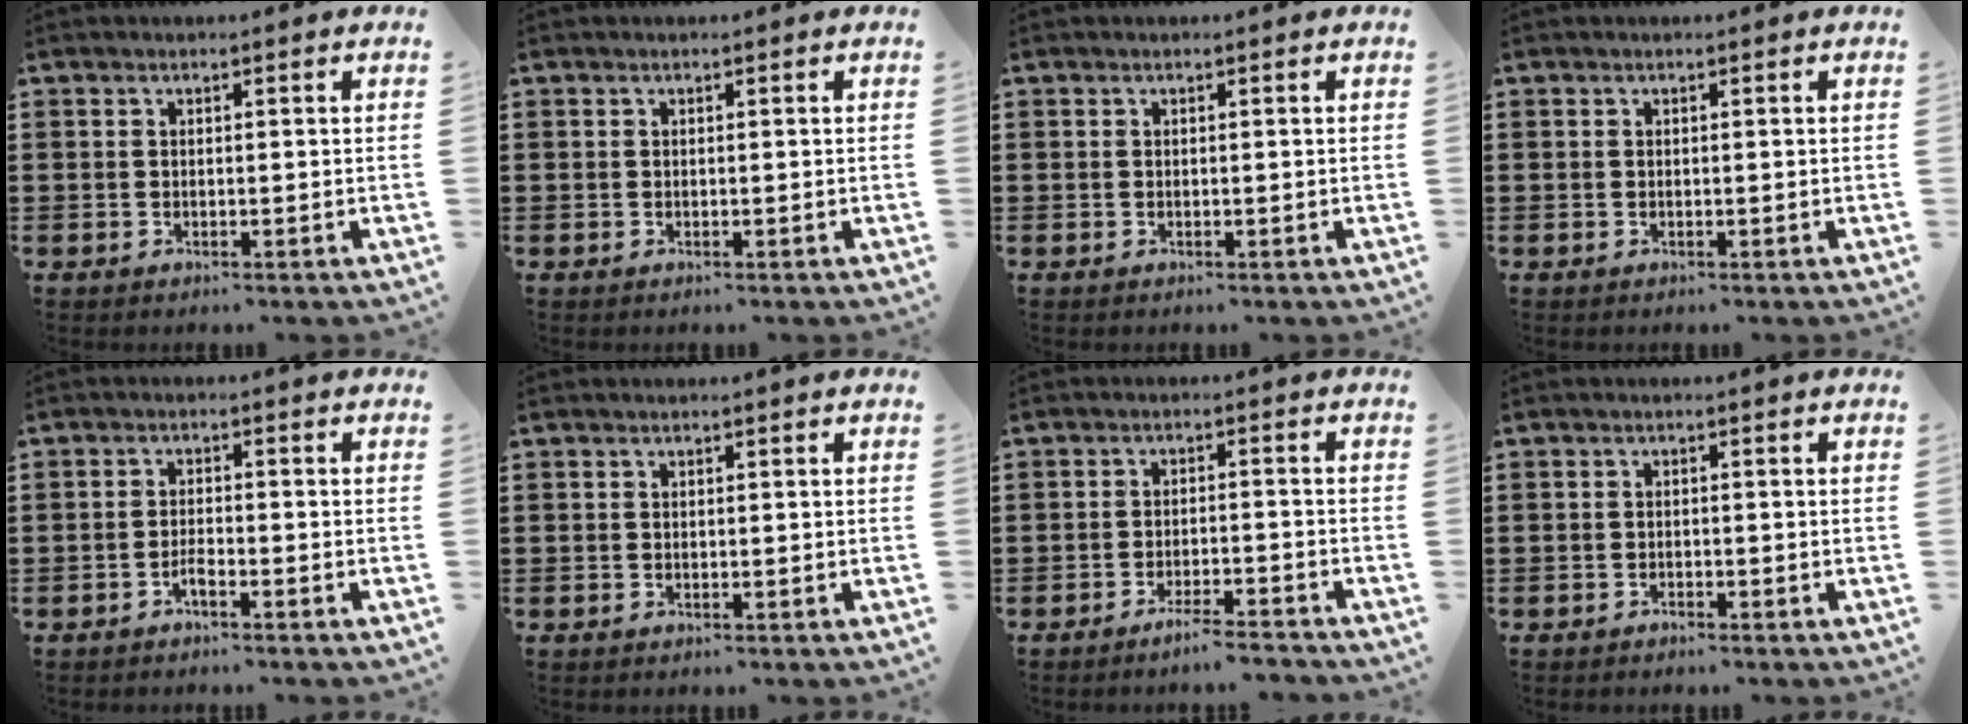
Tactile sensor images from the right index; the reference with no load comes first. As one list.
[{"total": 0.0}, {"total": 0.0}, {"total": 0.0}, {"total": 1.7, "force": [-1.3, 0.0, 1.1], "torque": [-0.023, -0.004, -0.021]}, {"total": 0.0}, {"total": 3.5, "force": [-3.2, -0.1, 1.5], "torque": [-0.025, 0.001, -0.061]}, {"total": 0.9, "force": [-0.9, 0.2, 0.1], "torque": [-0.004, 0.002, -0.020]}]